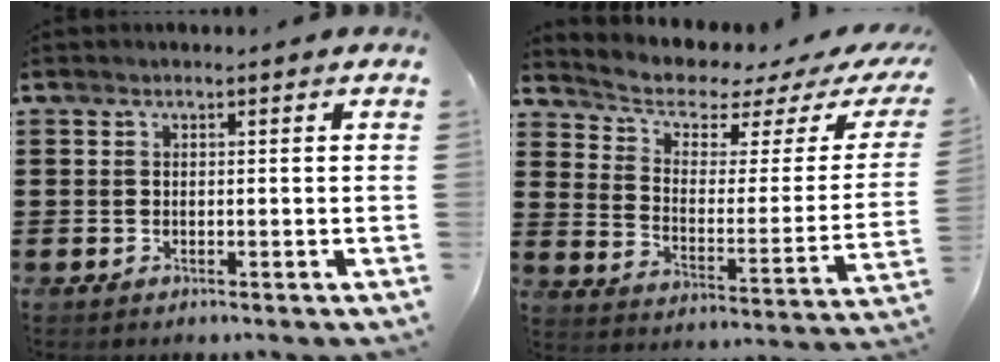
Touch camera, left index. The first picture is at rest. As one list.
[{"total": 4.1, "force": [3.3, 1.5, 1.9], "torque": [-0.060, -0.027, 0.050]}]